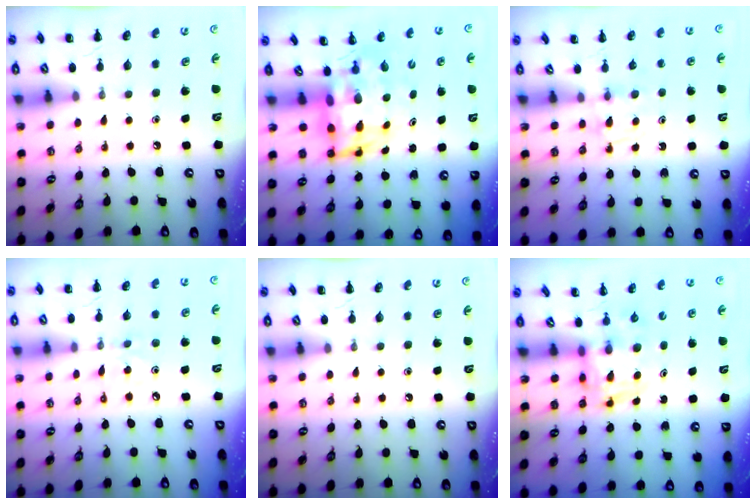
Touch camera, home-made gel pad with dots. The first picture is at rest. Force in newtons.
{"total": 5.8, "press": 5.6, "slide": 1.7}
{"total": 3.2, "press": 2.8, "slide": 1.4}
{"total": 3.2, "press": 3.0, "slide": 1.0}
{"total": 0.0}
{"total": 3.5, "press": 3.5, "slide": 0.6}